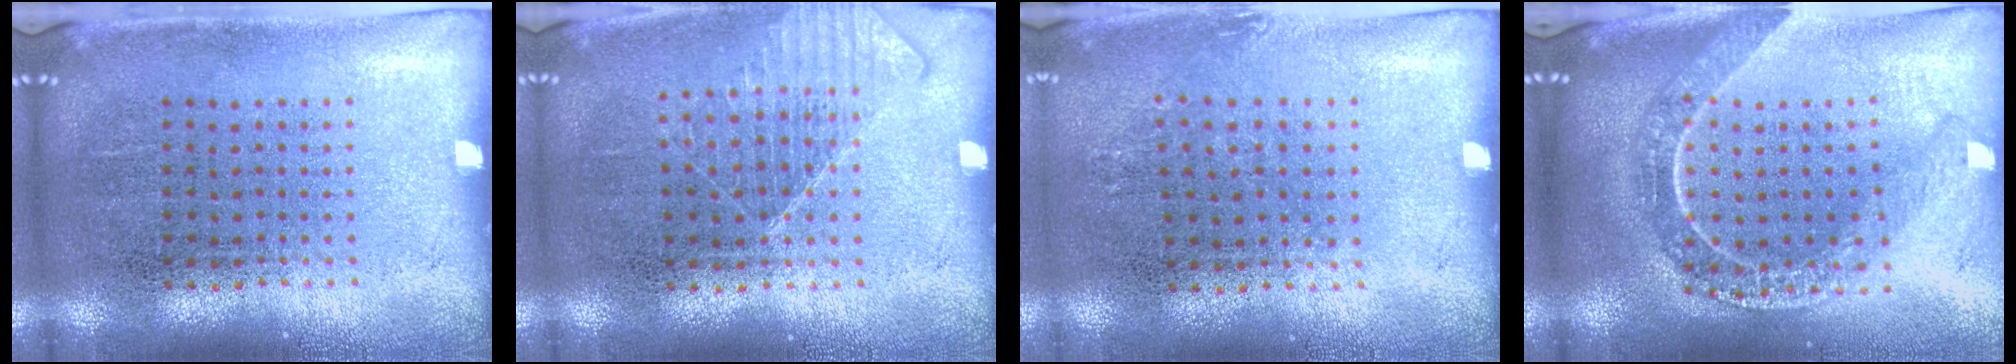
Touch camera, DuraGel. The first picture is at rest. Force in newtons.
{"total": 1.3, "press": 1.3, "slide": 0.3}
{"total": 0.8, "press": 0.7, "slide": 0.5}
{"total": 2.2, "press": 1.9, "slide": 1.1}